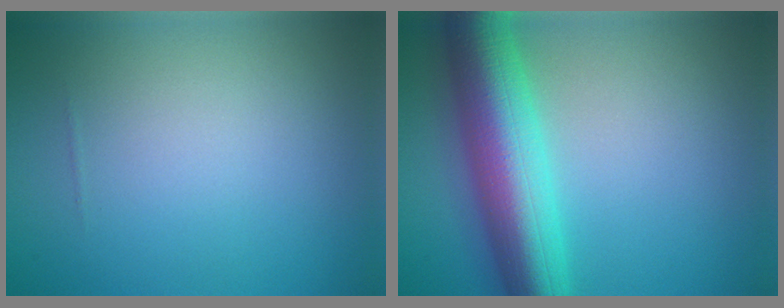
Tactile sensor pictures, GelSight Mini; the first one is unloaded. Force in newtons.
{"total": 10.4, "press": 10.4, "slide": 0.1}